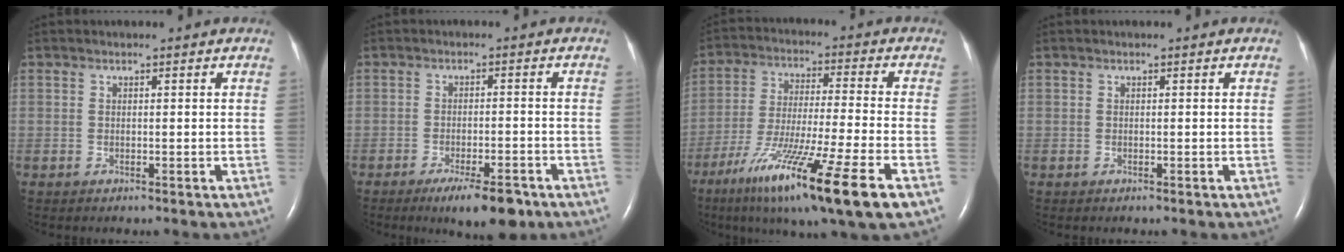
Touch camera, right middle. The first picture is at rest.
{"total": 7.3, "force": [-4.9, 1.6, 5.1], "torque": [-0.076, -0.008, -0.072]}
{"total": 18.5, "force": [-10.2, -0.1, 15.4], "torque": [-0.256, -0.056, -0.178]}
{"total": 0.0}